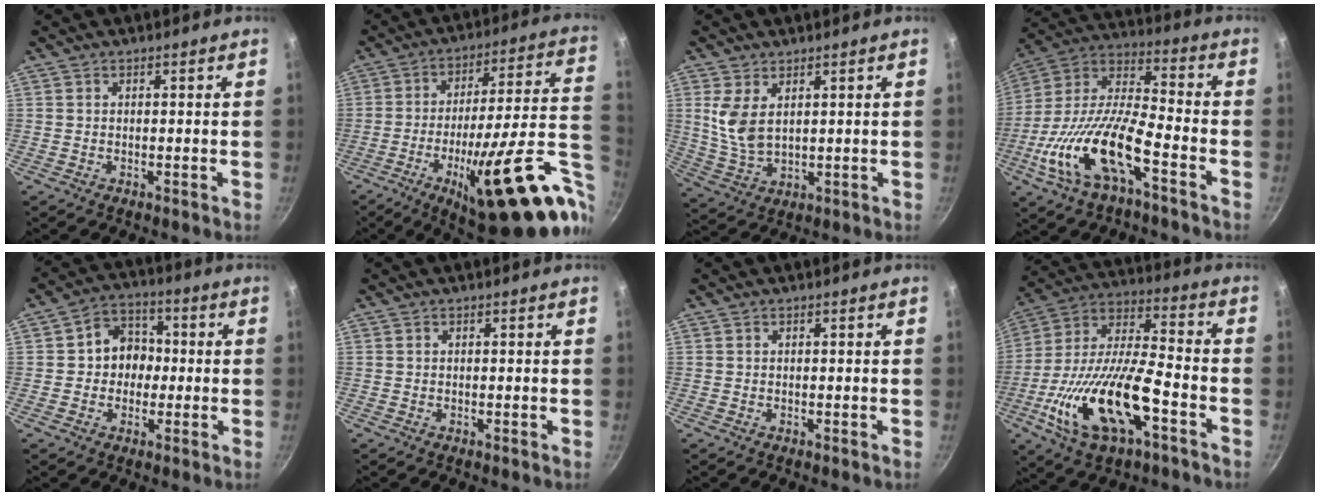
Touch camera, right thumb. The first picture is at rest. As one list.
[{"total": 30.0, "force": [-9.7, 7.4, 27.4], "torque": [-0.352, 0.010, -0.140]}, {"total": 7.6, "force": [2.6, 4.4, 5.7], "torque": [-0.109, -0.024, 0.059]}, {"total": 19.5, "force": [-8.1, 7.2, 16.1], "torque": [-0.312, 0.046, -0.169]}, {"total": 8.4, "force": [-0.1, 7.3, 4.1], "torque": [-0.015, 0.019, -0.014]}, {"total": 0.0}, {"total": 0.0}, {"total": 21.8, "force": [-7.9, 8.7, 18.4], "torque": [-0.345, 0.029, -0.151]}]